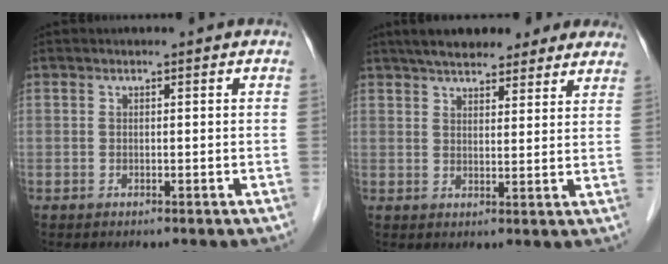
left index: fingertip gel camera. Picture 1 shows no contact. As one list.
[{"total": 14.6, "force": [12.0, 4.2, 7.1], "torque": [-0.093, 0.034, 0.159]}]